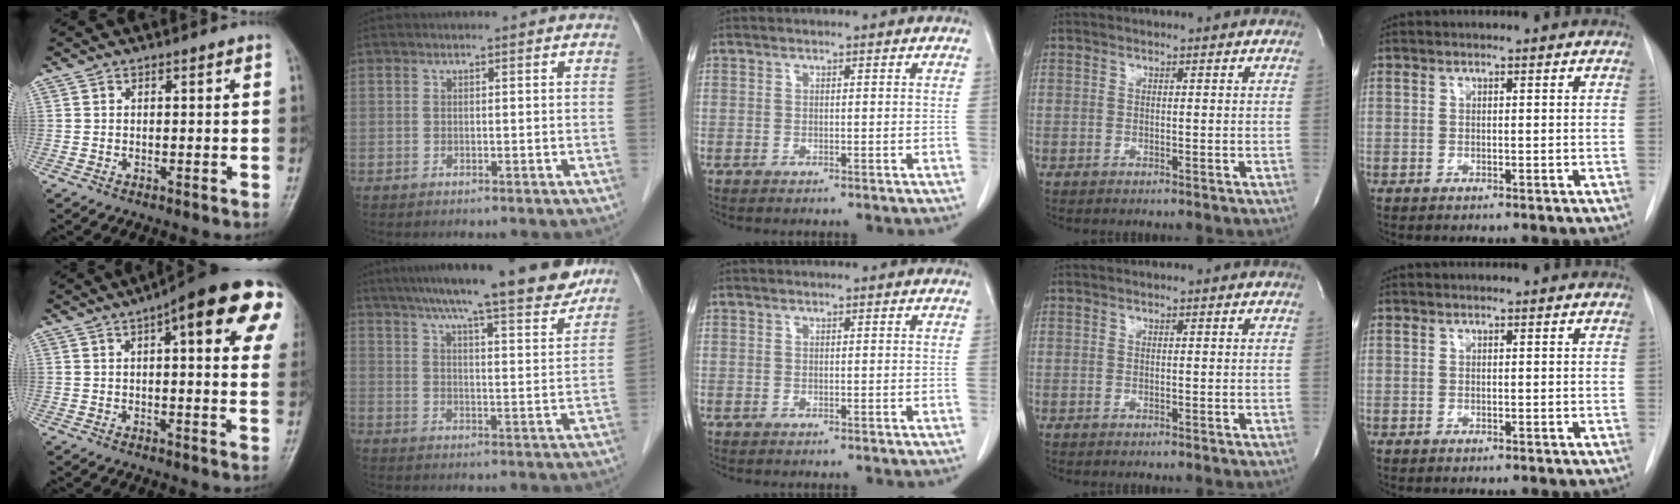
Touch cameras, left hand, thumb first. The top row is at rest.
{"thumb": {"total": 20.5, "force": [7.7, 5.6, 18.1], "torque": [-0.224, 0.010, 0.089]}, "index": {"total": 17.0, "force": [14.4, 1.8, 8.9], "torque": [-0.130, 0.003, 0.198]}}